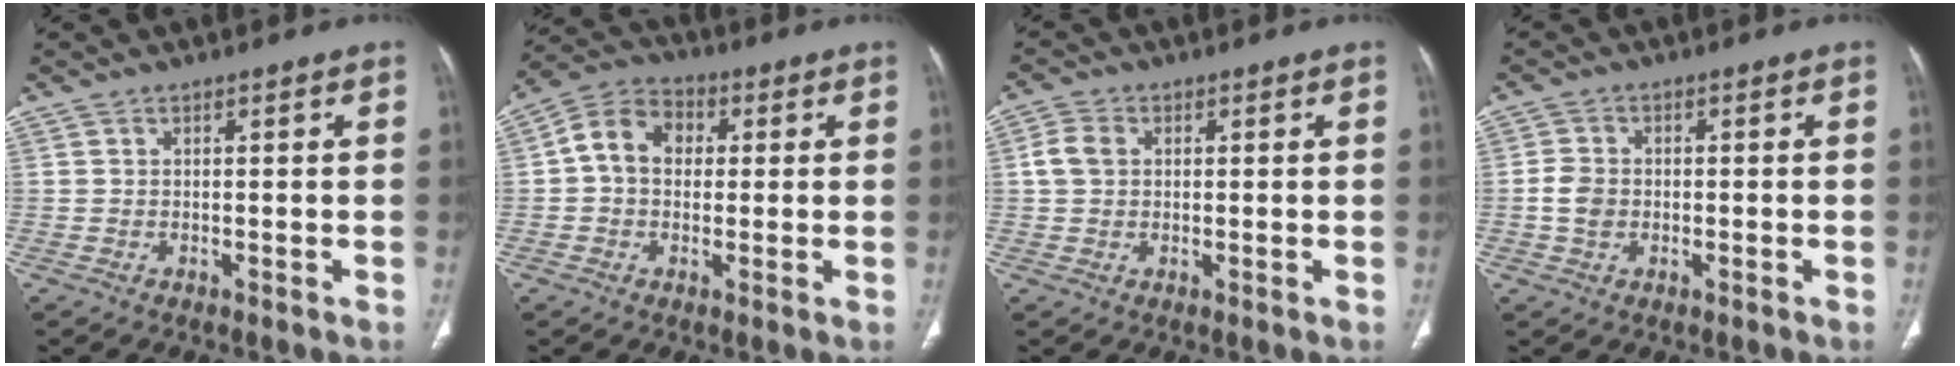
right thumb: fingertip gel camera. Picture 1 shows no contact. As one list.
[{"total": 8.3, "force": [0.4, 6.7, 4.9], "torque": [-0.067, 0.025, -0.007]}, {"total": 4.0, "force": [0.7, 3.2, 2.3], "torque": [-0.046, 0.008, 0.010]}, {"total": 3.8, "force": [-0.6, 3.0, 2.3], "torque": [-0.040, 0.009, -0.014]}]